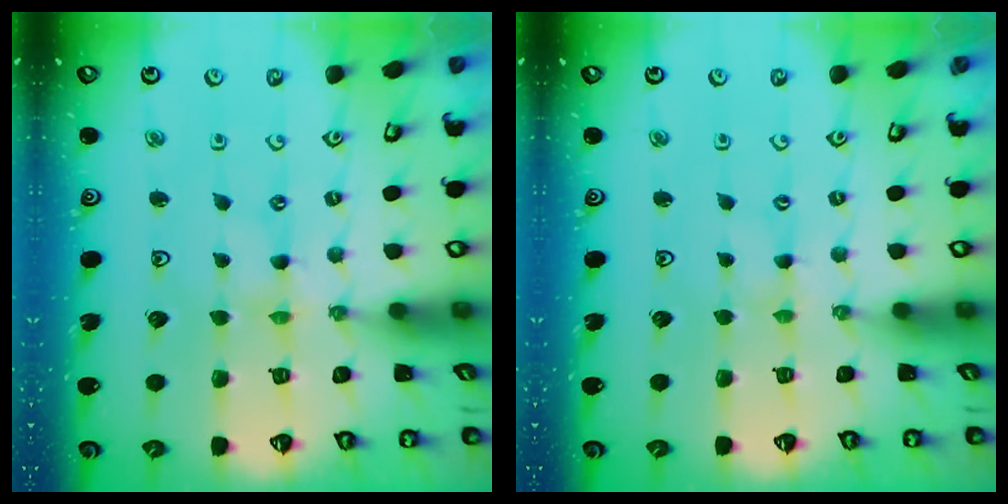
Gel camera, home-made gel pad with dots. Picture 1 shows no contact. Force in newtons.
{"total": 0.0}